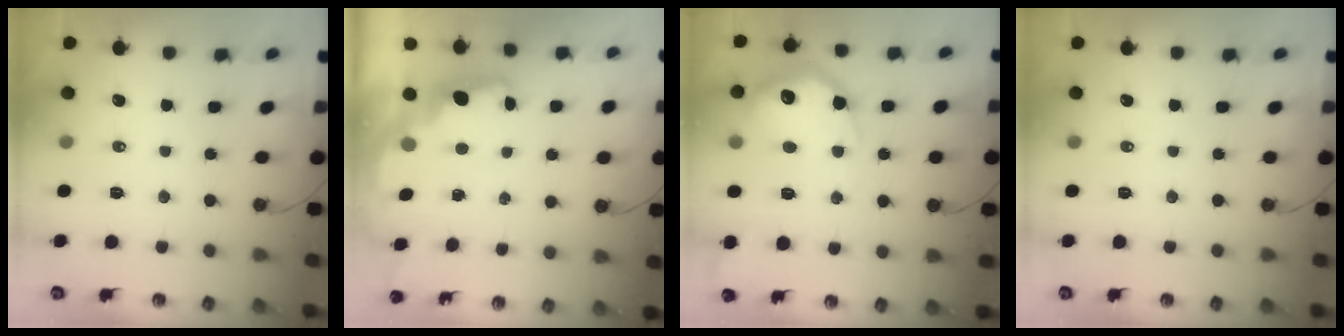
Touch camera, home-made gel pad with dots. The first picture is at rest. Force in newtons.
{"total": 2.4, "press": 2.3, "slide": 0.5}
{"total": 21.3, "press": 21.2, "slide": 1.8}
{"total": 0.0}